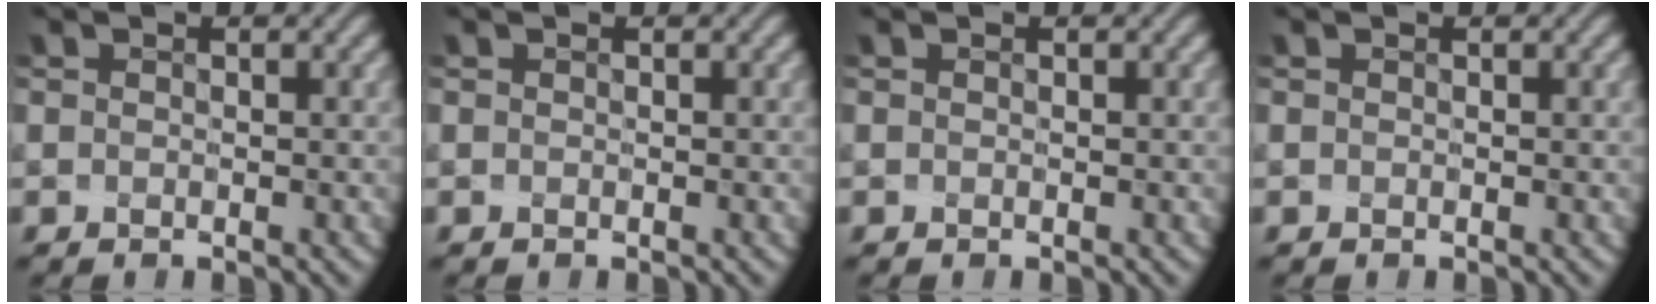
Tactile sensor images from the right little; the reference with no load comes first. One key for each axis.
{"total": 0.0}
{"total": 0.0}
{"total": 0.0}